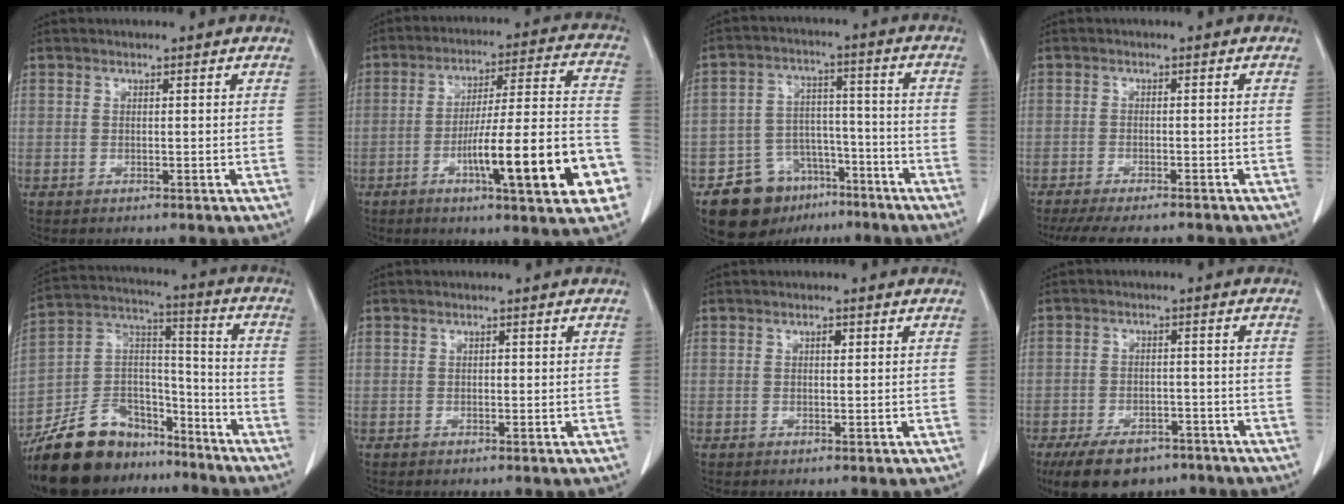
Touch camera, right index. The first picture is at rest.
{"total": 19.2, "force": [-6.9, 1.9, 17.9], "torque": [-0.230, 0.013, -0.097]}
{"total": 10.2, "force": [-6.2, 7.0, 3.9], "torque": [-0.064, 0.023, -0.097]}
{"total": 7.1, "force": [-6.5, -0.1, 2.7], "torque": [-0.030, -0.010, -0.104]}
{"total": 15.6, "force": [-12.6, 7.7, 5.2], "torque": [-0.093, 0.051, -0.222]}
{"total": 0.7, "force": [0.2, 0.4, 0.6], "torque": [-0.004, 0.001, 0.001]}
{"total": 1.3, "force": [0.5, 0.5, 1.0], "torque": [-0.012, 0.000, 0.006]}
{"total": 8.6, "force": [-6.2, 4.4, 4.1], "torque": [-0.066, -0.001, -0.099]}